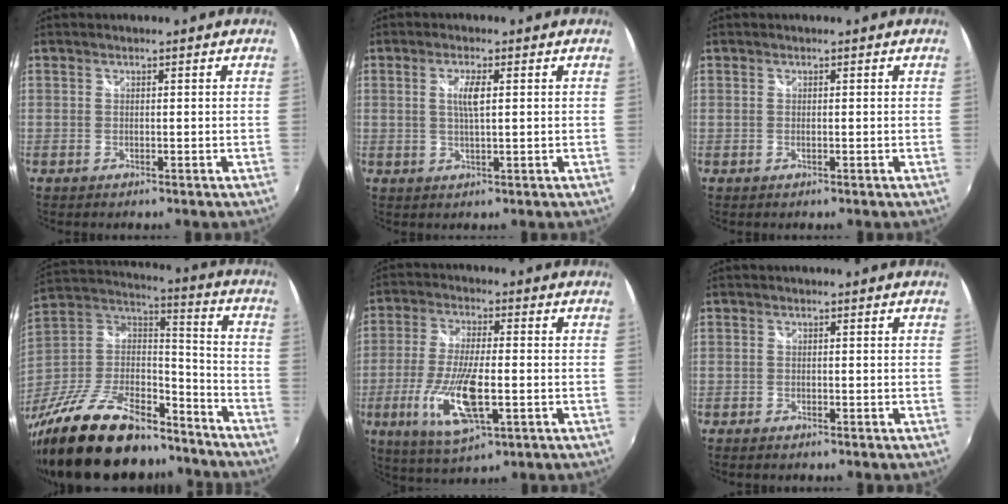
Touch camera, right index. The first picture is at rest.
{"total": 3.3, "force": [0.7, 0.6, 3.2], "torque": [-0.060, -0.001, 0.012]}
{"total": 0.0}
{"total": 31.4, "force": [-23.0, 13.1, 16.8], "torque": [-0.339, 0.003, -0.357]}
{"total": 13.2, "force": [-3.8, 3.8, 12.0], "torque": [-0.247, -0.019, -0.070]}
{"total": 1.5, "force": [-1.3, 0.6, 0.4], "torque": [-0.012, -0.004, -0.025]}